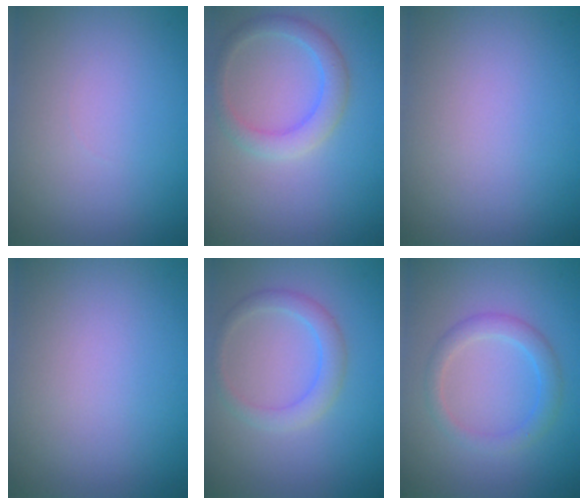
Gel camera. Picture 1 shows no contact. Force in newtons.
{"total": 2.9, "press": 2.9, "slide": 0.1}
{"total": 0.0}
{"total": 0.0}
{"total": 2.4, "press": 2.4, "slide": 0.1}
{"total": 2.3, "press": 2.3, "slide": 0.1}